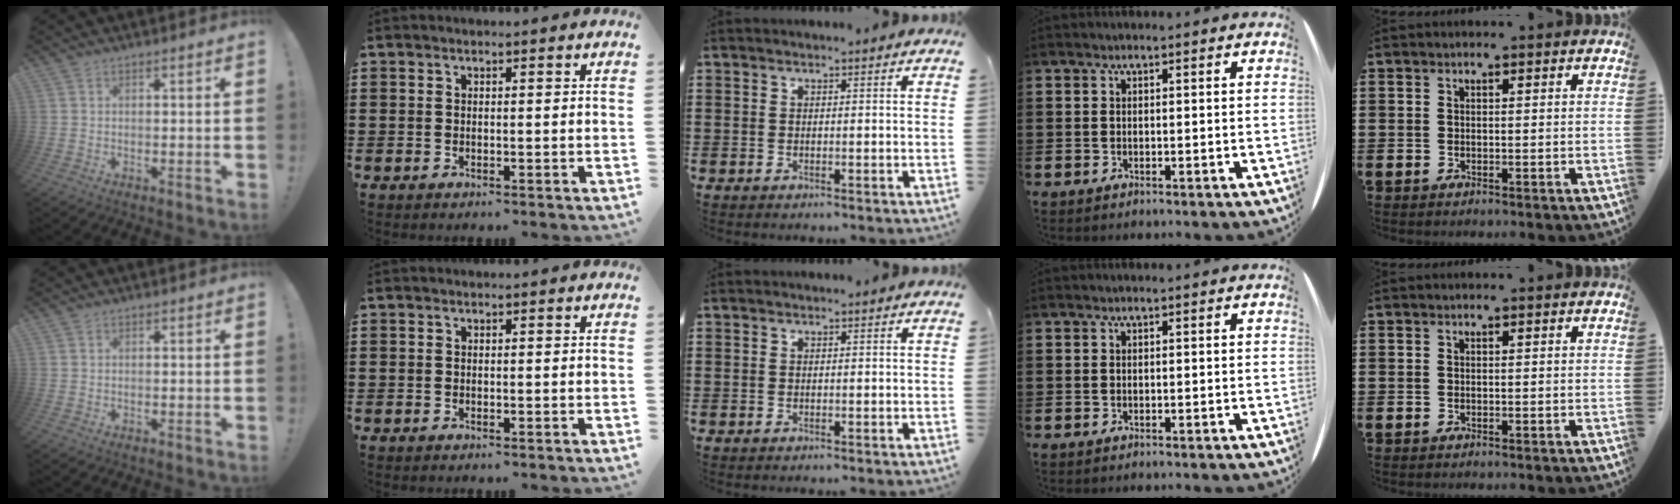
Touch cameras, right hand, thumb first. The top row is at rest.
{}